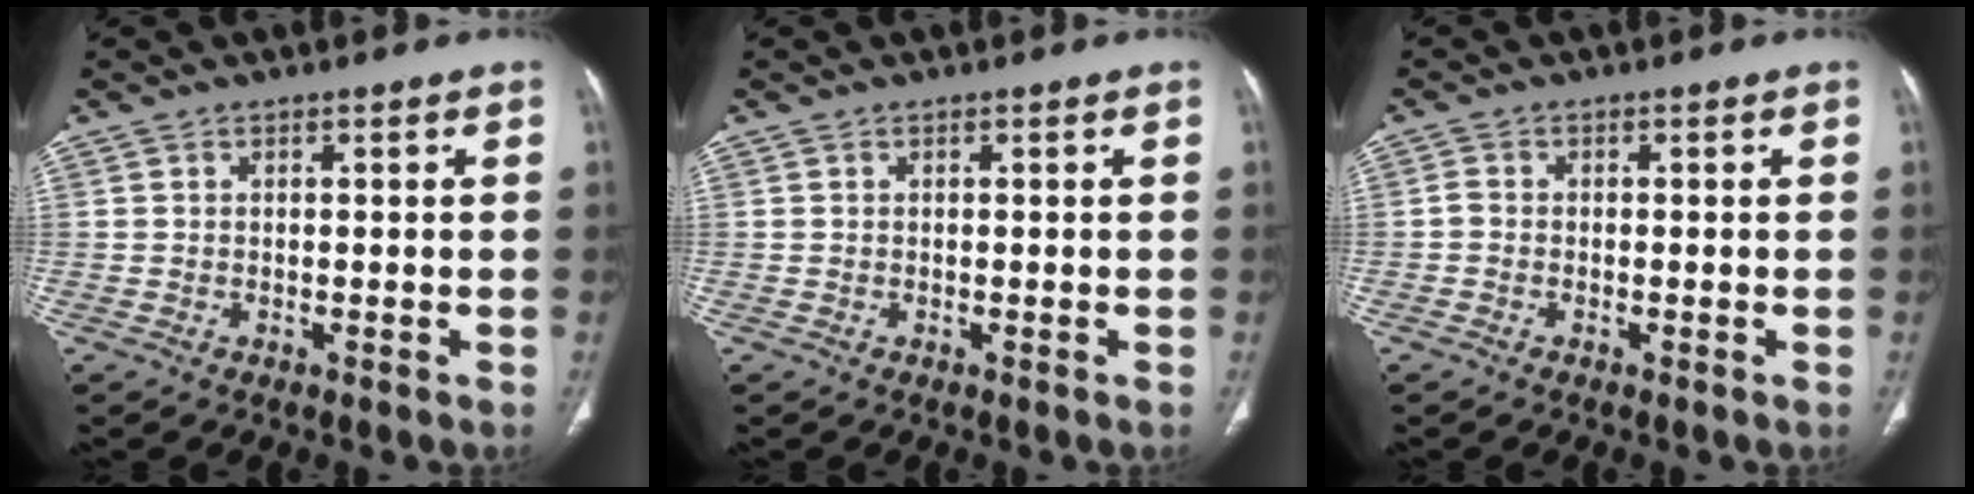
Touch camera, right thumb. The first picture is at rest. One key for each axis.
{"total": 0.0}
{"total": 1.1, "fx": -0.5, "fy": 0.8, "fz": 0.6, "tx": -0.009, "ty": 0.001, "tz": -0.016}